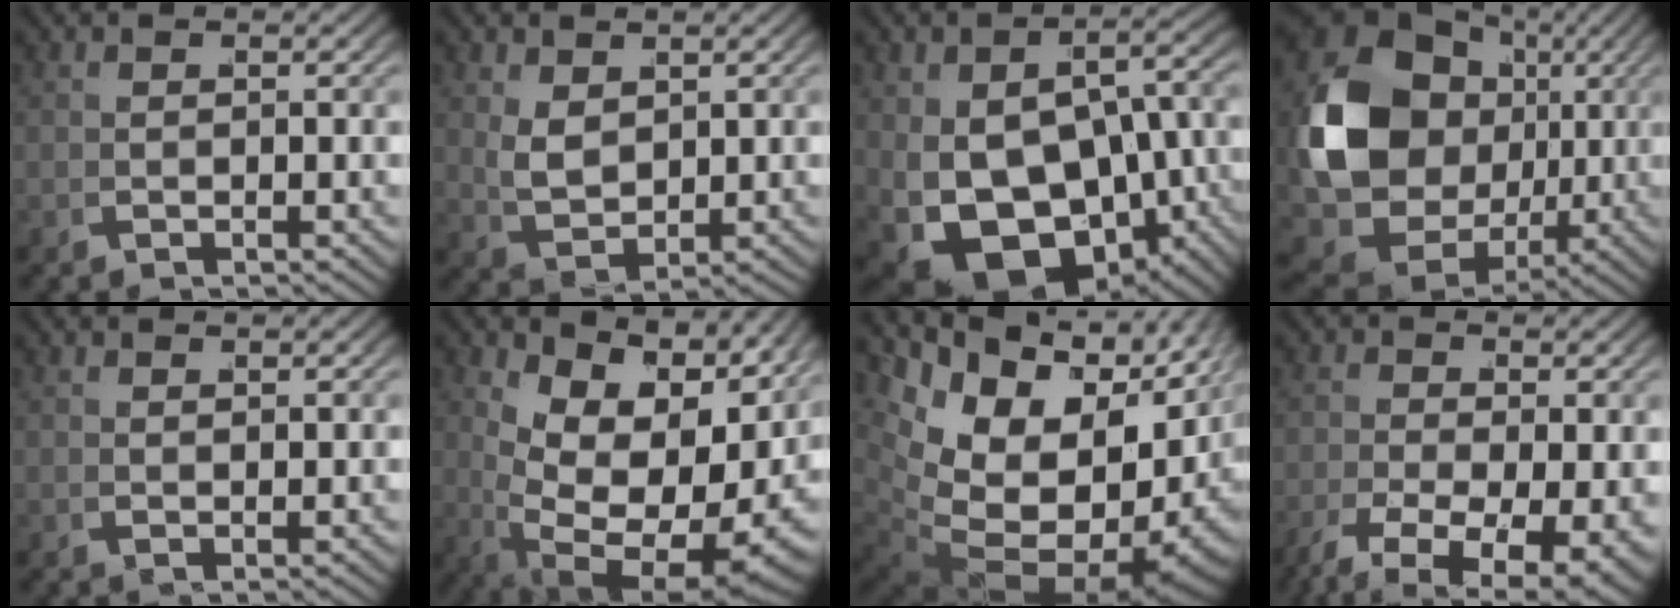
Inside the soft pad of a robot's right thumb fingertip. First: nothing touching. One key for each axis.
{"total": 3.6, "fx": 2.0, "fy": 1.8, "fz": 2.3, "tx": -0.048, "ty": -0.012, "tz": 0.053}
{"total": 13.9, "fx": -4.5, "fy": 9.0, "fz": 9.6, "tx": -0.188, "ty": -0.078, "tz": -0.025}
{"total": 15.0, "fx": 0.8, "fy": 11.1, "fz": 10.1, "tx": -0.247, "ty": -0.055, "tz": 0.045}
{"total": 1.2, "fx": 1.1, "fy": 0.2, "fz": 0.5, "tx": -0.010, "ty": 0.003, "tz": 0.024}
{"total": 16.1, "fx": 0.1, "fy": 9.7, "fz": 12.8, "tx": -0.247, "ty": -0.054, "tz": 0.040}
{"total": 21.7, "fx": -1.0, "fy": 14.8, "fz": 15.8, "tx": -0.306, "ty": -0.061, "tz": 0.019}
{"total": 8.6, "fx": -3.6, "fy": 4.6, "fz": 6.3, "tx": -0.118, "ty": -0.051, "tz": -0.033}